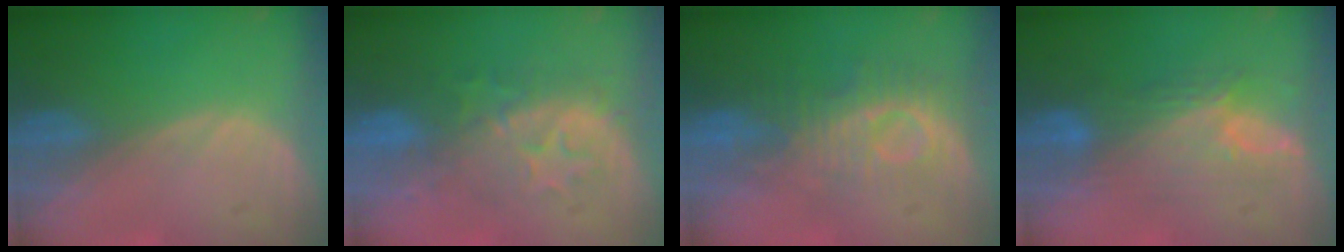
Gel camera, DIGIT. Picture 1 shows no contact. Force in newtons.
{"total": 8.3, "press": 8.2, "slide": 1.0}
{"total": 9.1, "press": 8.3, "slide": 3.7}
{"total": 7.5, "press": 7.4, "slide": 1.4}